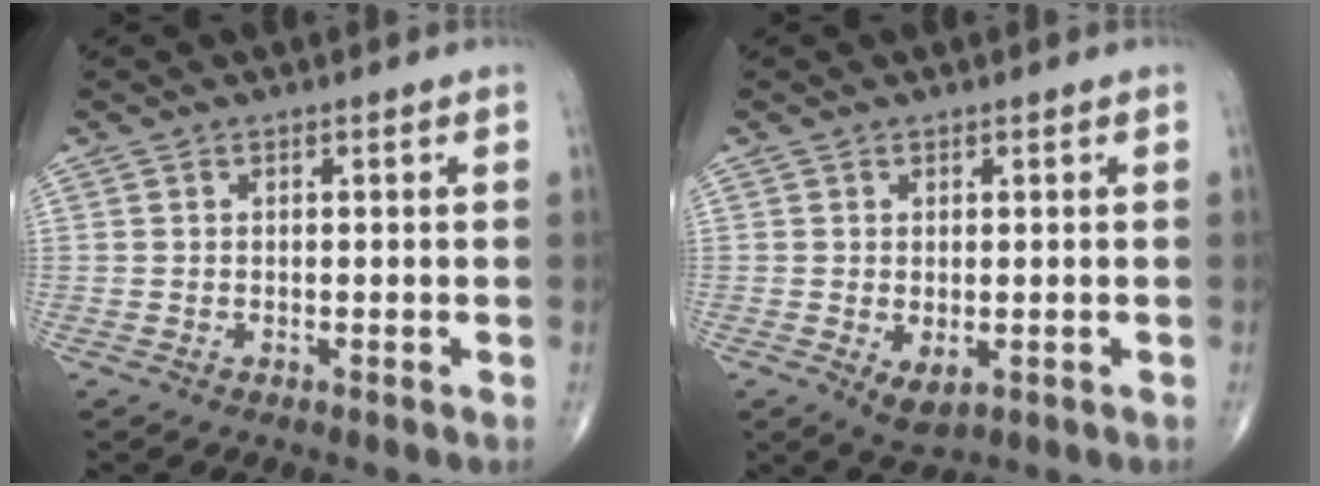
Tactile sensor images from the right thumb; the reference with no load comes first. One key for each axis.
{"total": 3.5, "fx": -0.7, "fy": 1.9, "fz": 2.8, "tx": -0.044, "ty": -0.008, "tz": -0.001}